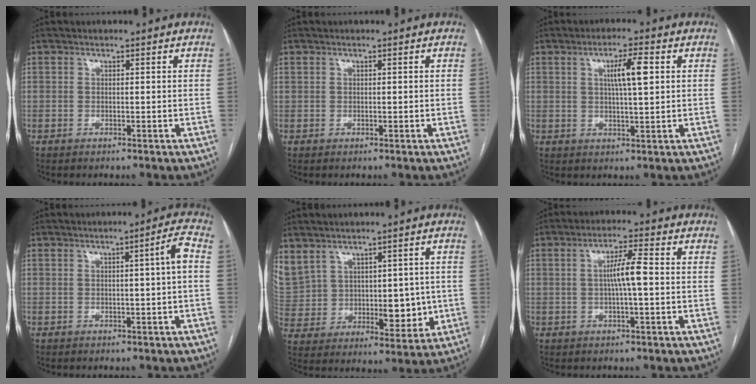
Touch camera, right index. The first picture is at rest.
{"total": 0.0}
{"total": 5.6, "force": [1.5, 0.4, 5.4], "torque": [-0.094, 0.004, 0.026]}
{"total": 3.1, "force": [0.0, -0.4, 3.1], "torque": [-0.043, 0.004, 0.001]}
{"total": 16.5, "force": [4.6, 11.5, 10.9], "torque": [-0.248, 0.029, 0.120]}
{"total": 5.1, "force": [-0.1, 0.1, 5.1], "torque": [-0.091, 0.008, -0.002]}